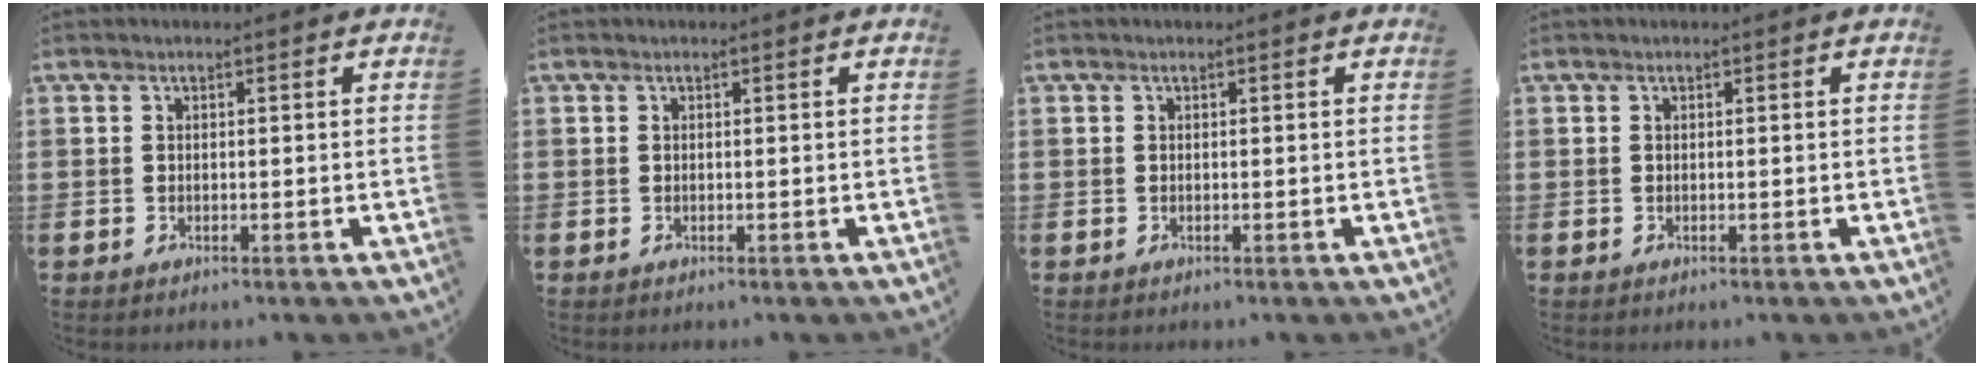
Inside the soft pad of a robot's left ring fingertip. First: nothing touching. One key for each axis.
{"total": 0.0}
{"total": 0.0}
{"total": 0.0}